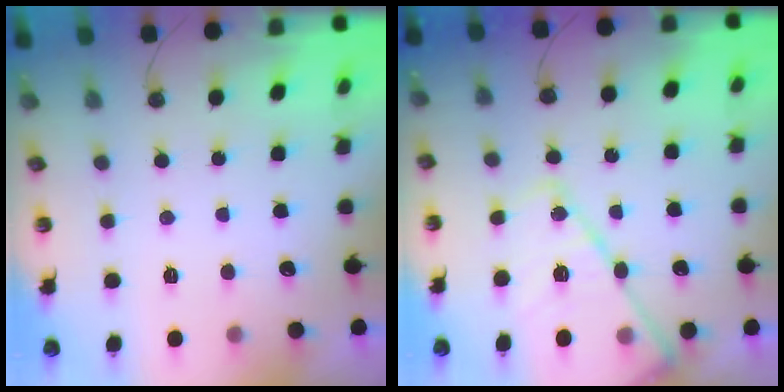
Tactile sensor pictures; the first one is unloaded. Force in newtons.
{"total": 16.3, "press": 16.2, "slide": 1.2}